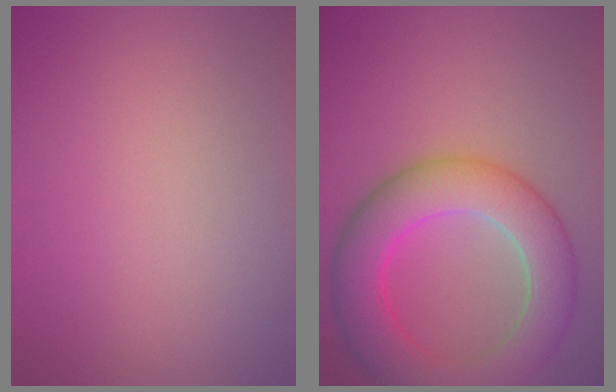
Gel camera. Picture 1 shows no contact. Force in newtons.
{"total": 8.1, "press": 8.1, "slide": 0.4}